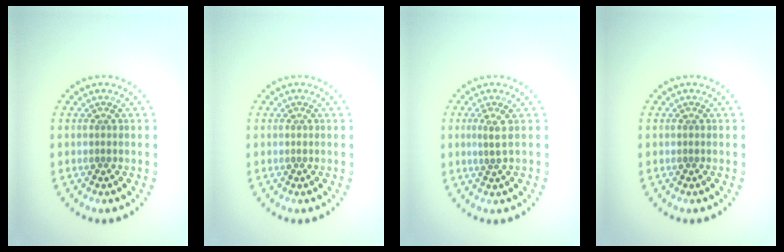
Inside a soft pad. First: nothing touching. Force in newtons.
{"total": 0.0}
{"total": 1.1, "press": 0.7, "slide": 0.8}
{"total": 0.0}